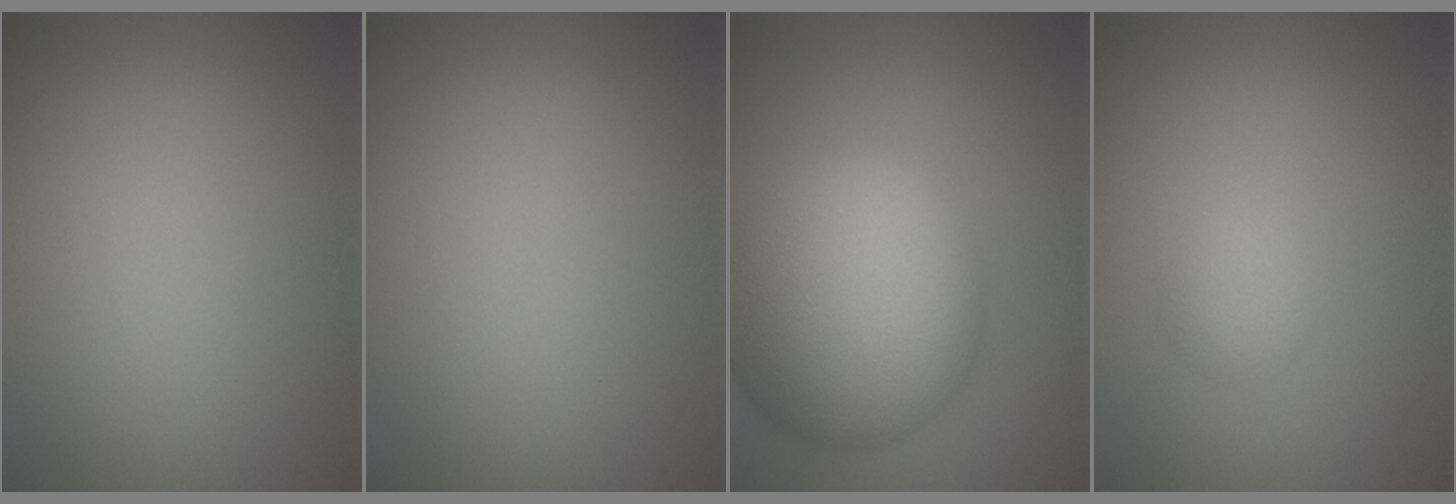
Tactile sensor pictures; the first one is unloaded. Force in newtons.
{"total": 0.0}
{"total": 11.5, "press": 11.5, "slide": 0.6}
{"total": 1.5, "press": 1.4, "slide": 0.1}